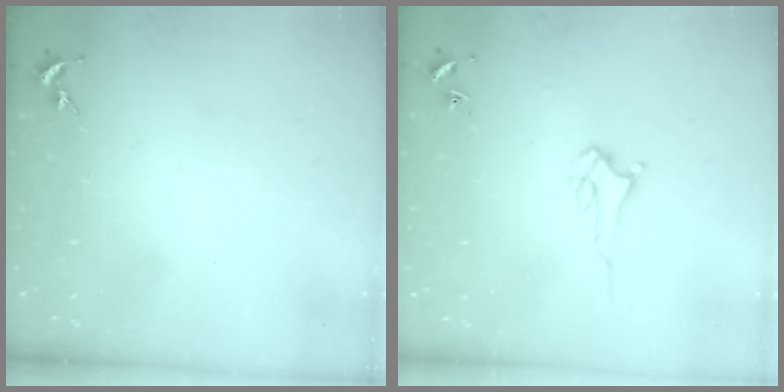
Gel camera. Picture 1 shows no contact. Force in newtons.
{"total": 2.8, "press": 2.8, "slide": 0.4}